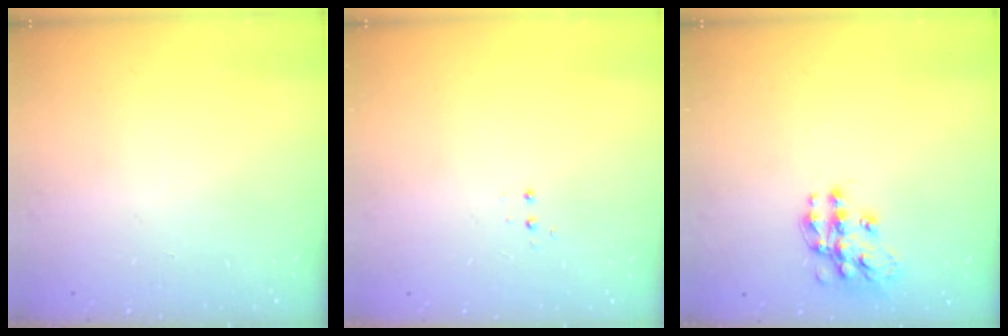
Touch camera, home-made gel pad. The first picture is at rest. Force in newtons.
{"total": 3.4, "press": 3.3, "slide": 0.7}
{"total": 12.6, "press": 12.6, "slide": 0.8}